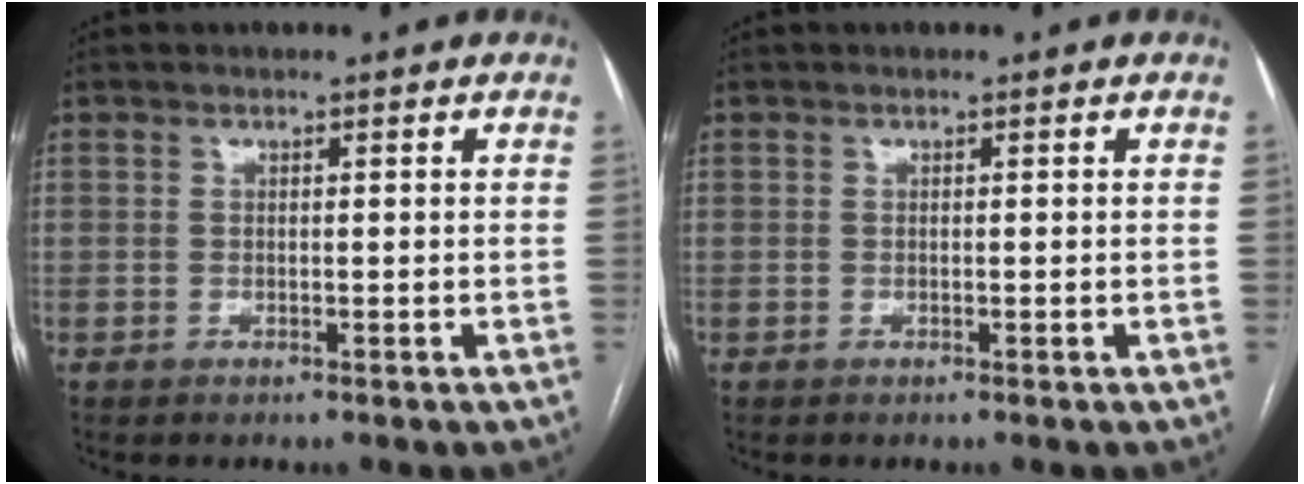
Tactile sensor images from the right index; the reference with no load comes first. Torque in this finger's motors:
{"motor_torque": [0.00, 0.00, 0.00, 0.00]}